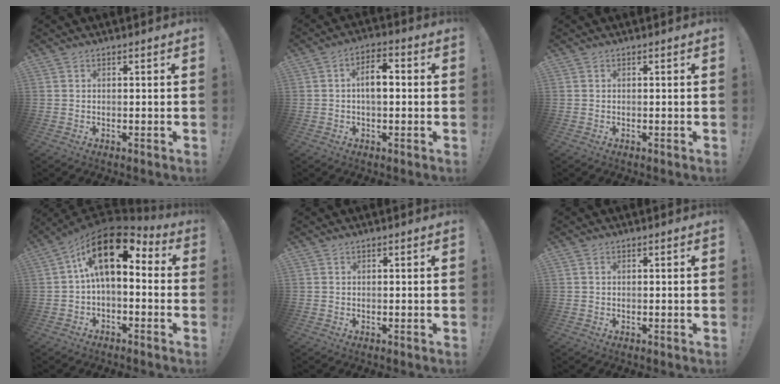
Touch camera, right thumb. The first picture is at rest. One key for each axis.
{"total": 7.1, "fx": 0.0, "fy": 3.8, "fz": 6.0, "tx": -0.087, "ty": 0.010, "tz": -0.002}
{"total": 0.0}
{"total": 14.9, "fx": 5.1, "fy": 6.7, "fz": 12.3, "tx": -0.221, "ty": -0.027, "tz": 0.089}
{"total": 0.0}
{"total": 0.0}